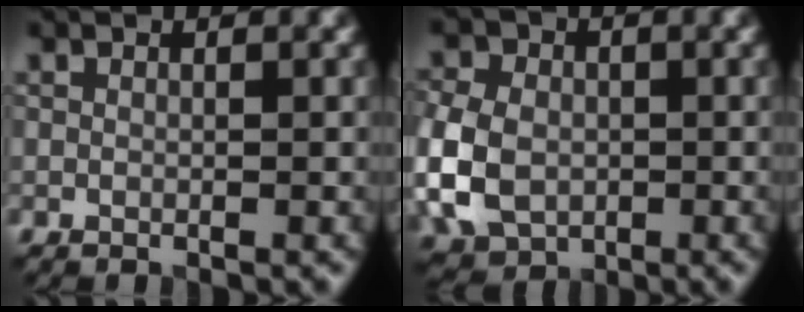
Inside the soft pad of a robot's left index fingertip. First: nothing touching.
{"total": 9.4, "force": [-1.5, 7.4, 5.6], "torque": [-0.128, -0.013, -0.048]}